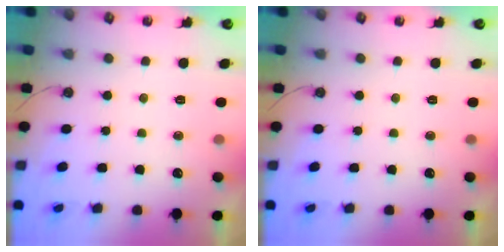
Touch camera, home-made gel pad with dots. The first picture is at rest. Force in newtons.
{"total": 0.0}